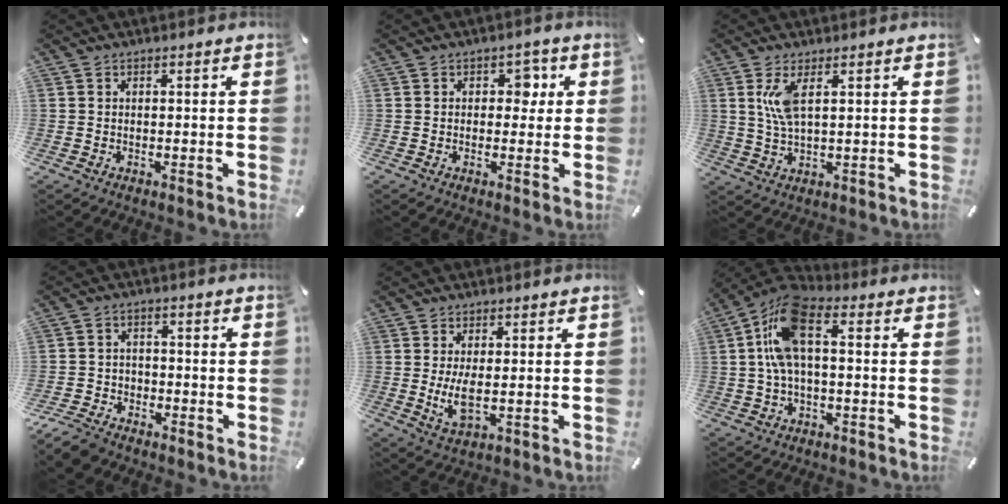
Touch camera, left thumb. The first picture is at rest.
{"total": 4.0, "force": [0.8, 2.9, 2.7], "torque": [-0.011, -0.007, -0.001]}
{"total": 6.1, "force": [2.4, 1.8, 5.3], "torque": [-0.121, 0.000, 0.040]}
{"total": 5.7, "force": [-4.6, 3.2, 1.4], "torque": [-0.035, 0.023, -0.091]}
{"total": 6.0, "force": [0.1, 2.2, 5.5], "torque": [-0.117, -0.013, -0.004]}
{"total": 12.7, "force": [2.0, 6.1, 10.9], "torque": [-0.229, 0.001, 0.038]}